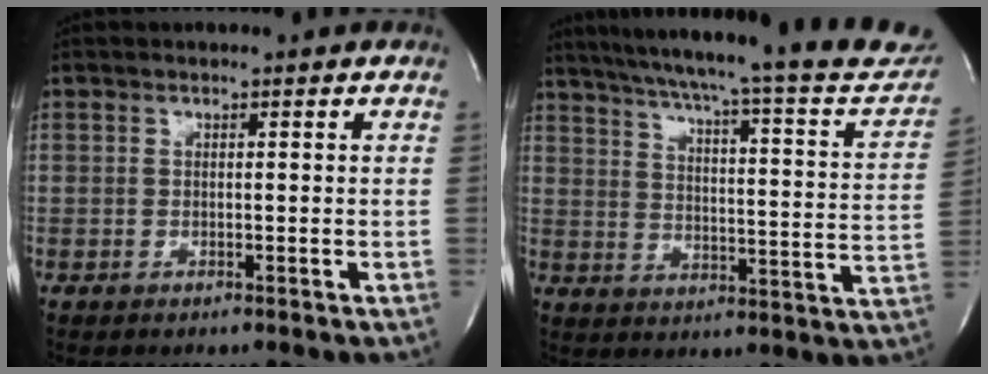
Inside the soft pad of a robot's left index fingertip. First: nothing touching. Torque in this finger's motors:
{"motor_torque": [0.11, -0.24, 0.44, 0.13]}